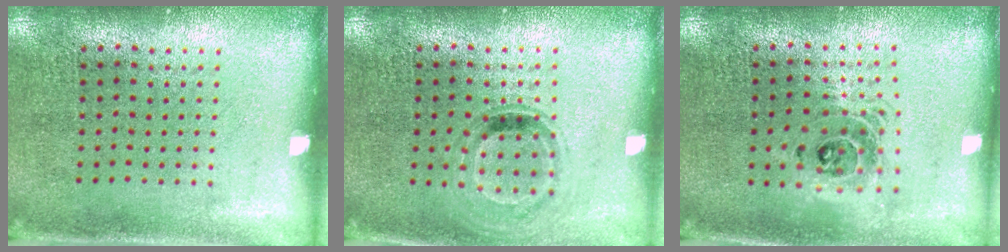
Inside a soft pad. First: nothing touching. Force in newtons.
{"total": 0.9, "press": 0.8, "slide": 0.4}
{"total": 1.4, "press": 1.2, "slide": 0.8}